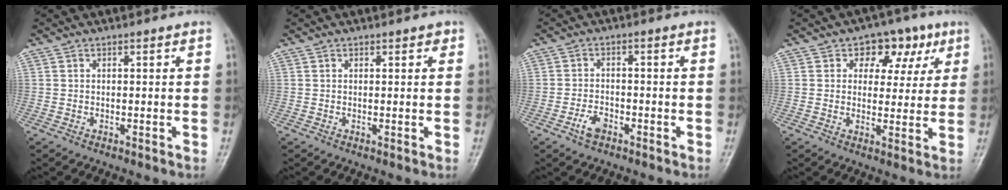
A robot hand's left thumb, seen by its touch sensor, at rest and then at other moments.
{"total": 0.8, "force": [0.5, 0.4, 0.4], "torque": [0.003, -0.002, 0.003]}
{"total": 3.5, "force": [-2.1, 1.9, 2.0], "torque": [-0.036, 0.015, -0.037]}
{"total": 8.8, "force": [3.7, 6.4, 4.8], "torque": [-0.010, -0.005, 0.044]}